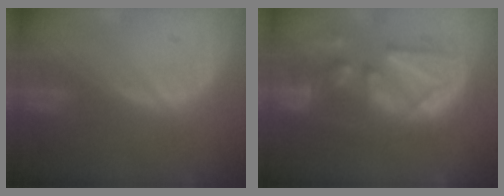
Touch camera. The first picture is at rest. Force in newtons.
{"total": 10.9, "press": 10.6, "slide": 2.8}